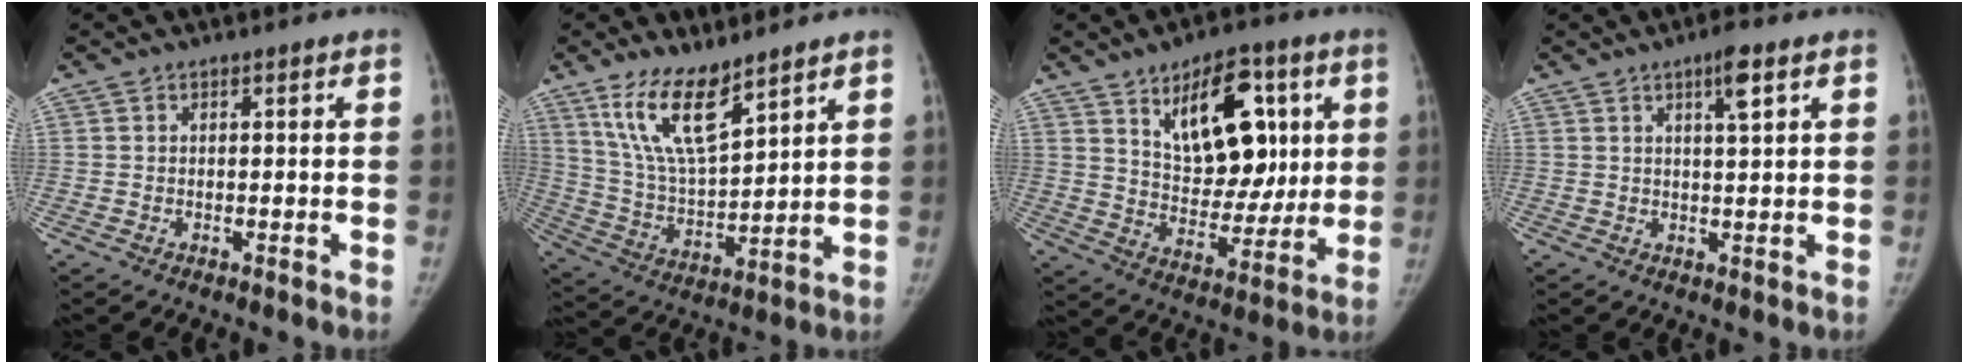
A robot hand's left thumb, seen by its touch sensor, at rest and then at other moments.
{"total": 13.1, "force": [8.8, 4.1, 8.8], "torque": [-0.150, -0.054, 0.186]}
{"total": 18.2, "force": [6.7, 10.4, 13.3], "torque": [-0.141, -0.030, 0.115]}
{"total": 4.4, "force": [2.3, 0.7, 3.7], "torque": [-0.060, -0.008, 0.037]}